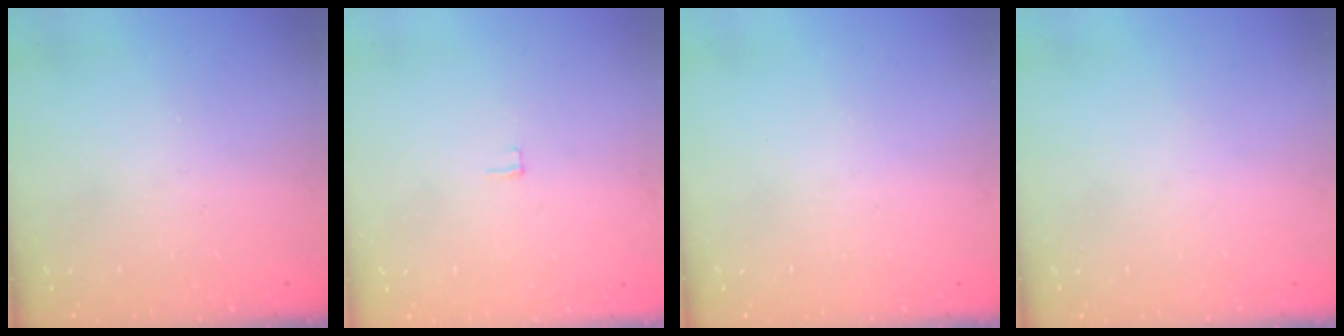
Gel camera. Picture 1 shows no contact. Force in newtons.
{"total": 2.0, "press": 2.0, "slide": 0.2}
{"total": 0.0}
{"total": 0.0}